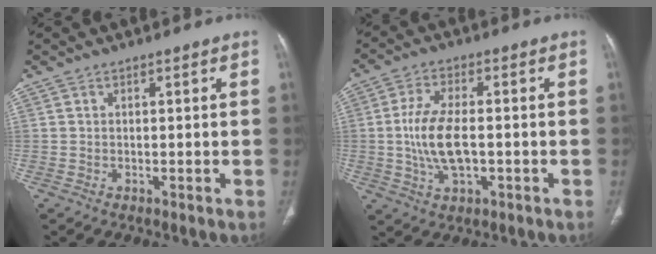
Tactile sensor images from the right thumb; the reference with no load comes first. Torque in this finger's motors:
{"motor_torque": [2.97, 2.03, 1.35, -1.02, 0.50]}